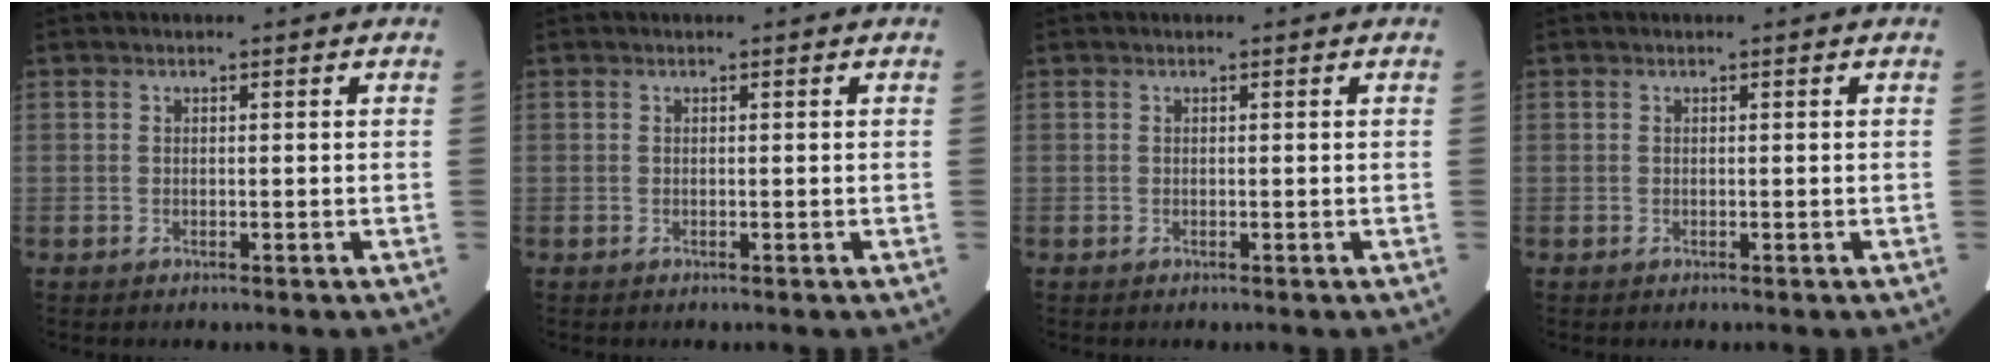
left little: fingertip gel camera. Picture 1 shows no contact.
{"total": 0.0}
{"total": 0.0}
{"total": 0.0}